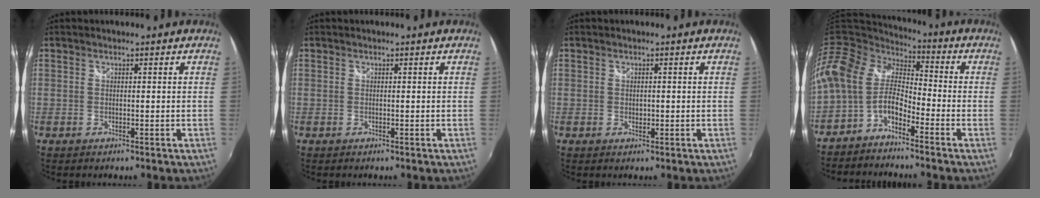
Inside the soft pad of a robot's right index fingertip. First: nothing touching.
{"total": 0.0}
{"total": 0.8, "force": [0.0, 0.7, 0.4], "torque": [-0.005, -0.002, 0.001]}
{"total": 12.4, "force": [-4.6, 7.5, 8.7], "torque": [-0.189, 0.014, -0.101]}